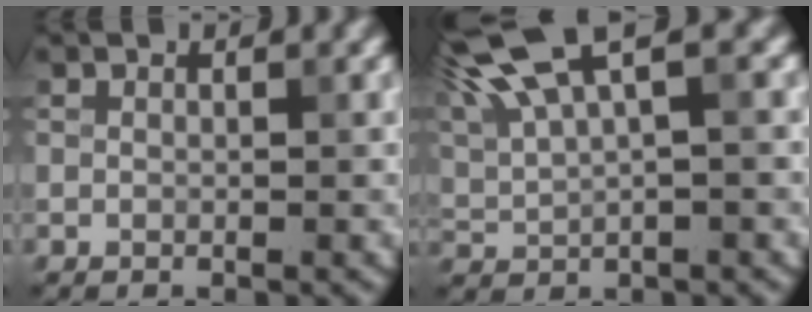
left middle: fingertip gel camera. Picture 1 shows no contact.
{"total": 8.9, "force": [5.5, 2.5, 6.5], "torque": [-0.145, 0.019, 0.106]}